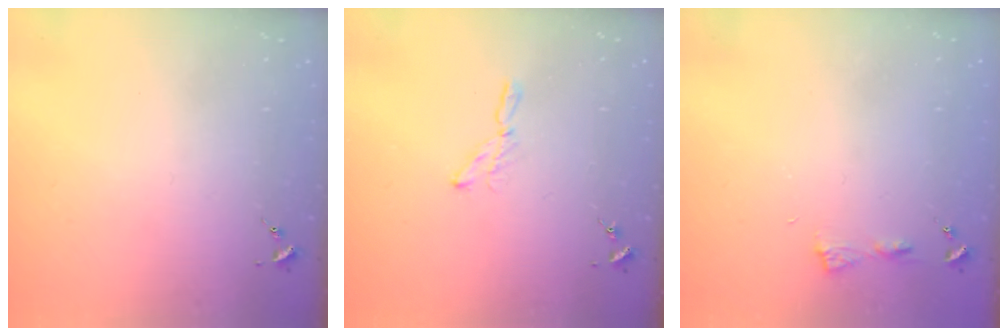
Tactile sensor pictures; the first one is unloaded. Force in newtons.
{"total": 4.0, "press": 3.9, "slide": 0.3}
{"total": 4.2, "press": 4.1, "slide": 0.4}